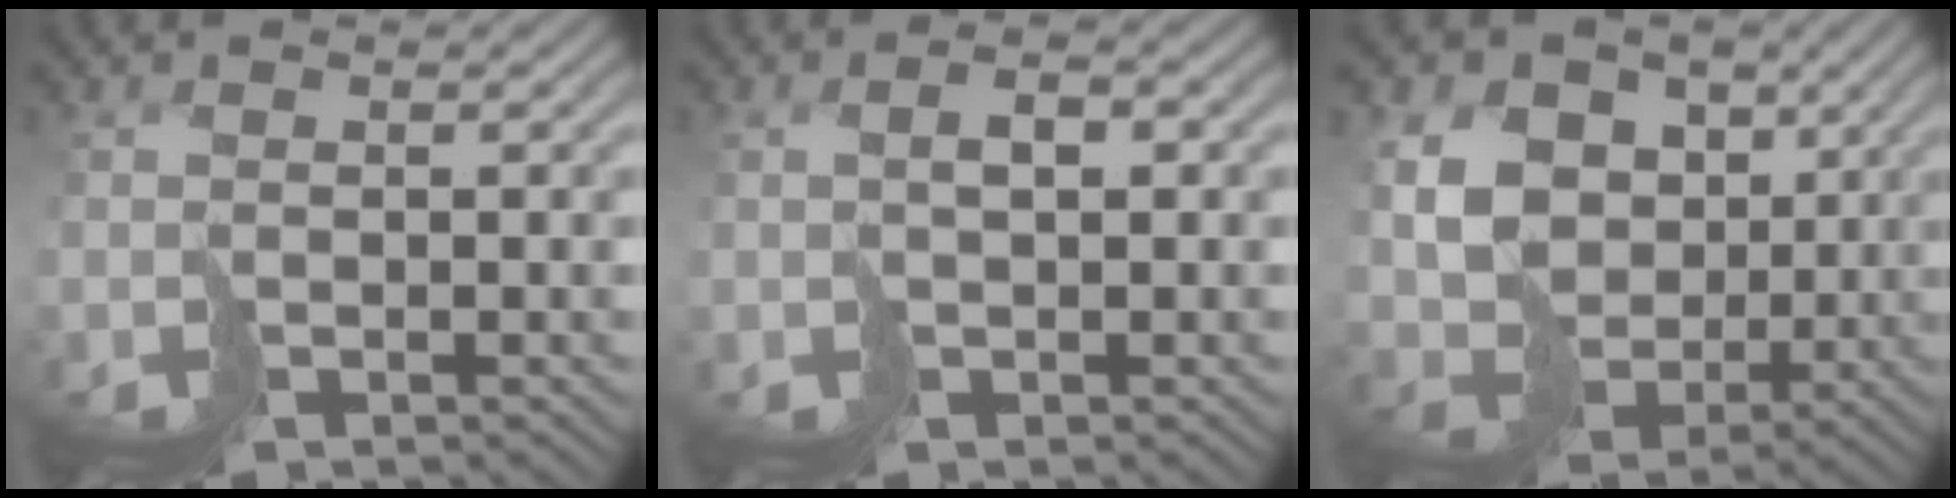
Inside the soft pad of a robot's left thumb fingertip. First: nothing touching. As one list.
[{"total": 2.1, "force": [0.5, 0.8, 1.9], "torque": [-0.037, 0.006, 0.007]}, {"total": 11.7, "force": [3.7, 9.3, 6.0], "torque": [-0.163, 0.013, 0.074]}]